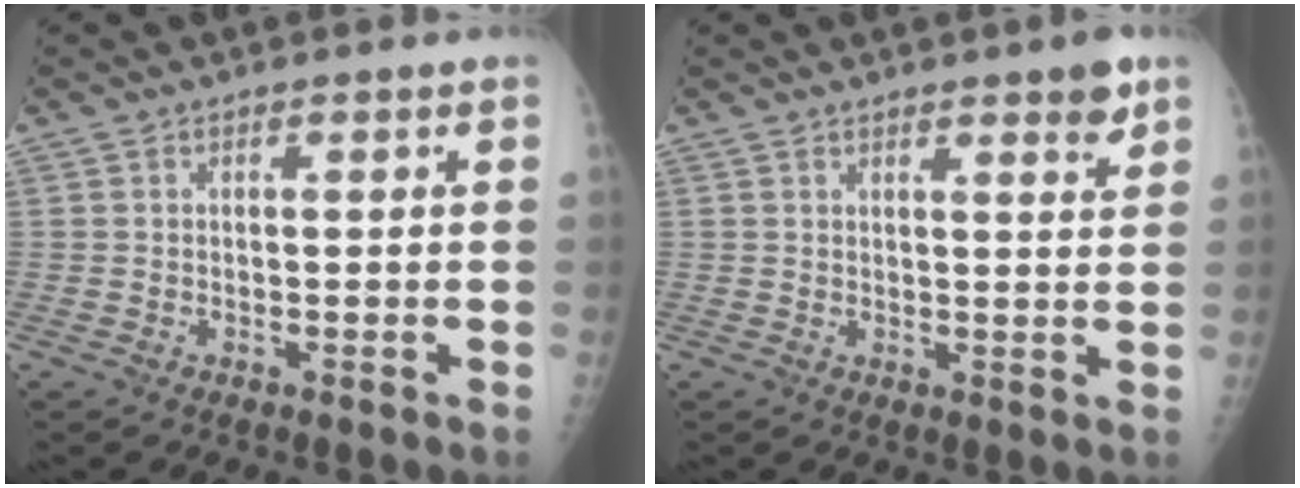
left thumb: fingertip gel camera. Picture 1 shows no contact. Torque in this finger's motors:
{"motor_torque": [0.08, 0.17, 0.14, 0.00, 0.04]}